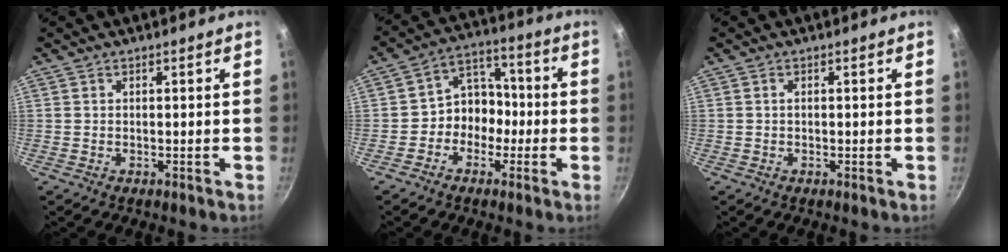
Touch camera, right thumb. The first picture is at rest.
{"total": 8.3, "force": [-2.2, 7.0, 3.9], "torque": [-0.011, 0.043, -0.046]}
{"total": 0.6, "force": [0.0, 0.3, 0.6], "torque": [-0.011, 0.002, -0.001]}